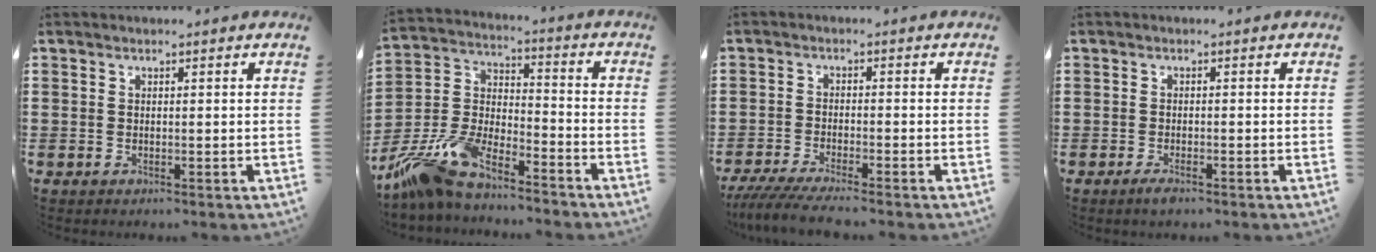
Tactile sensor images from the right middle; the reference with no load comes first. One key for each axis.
{"total": 11.1, "fx": -9.9, "fy": 2.4, "fz": 4.6, "tx": -0.118, "ty": 0.017, "tz": -0.202}
{"total": 4.6, "fx": -4.2, "fy": 0.1, "fz": 1.7, "tx": -0.044, "ty": -0.014, "tz": -0.084}
{"total": 1.5, "fx": -1.0, "fy": 0.3, "fz": 1.1, "tx": -0.020, "ty": -0.003, "tz": -0.018}